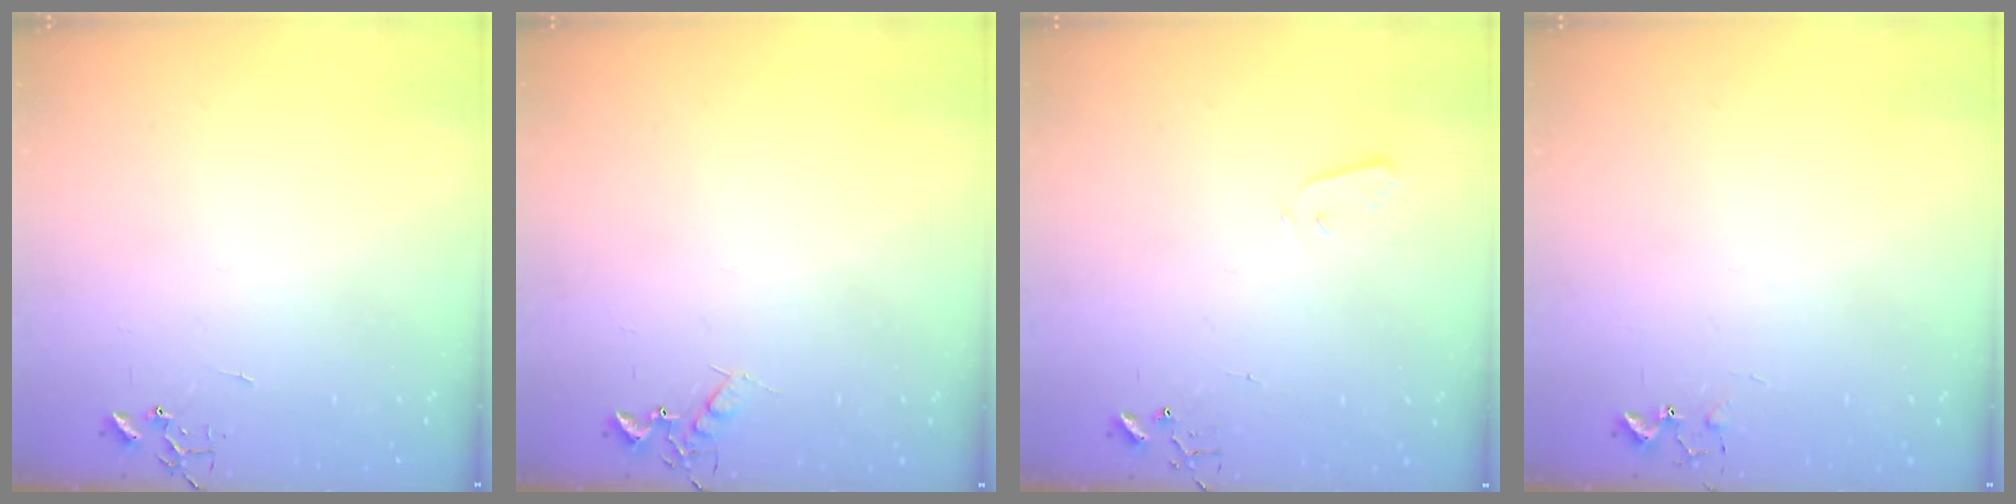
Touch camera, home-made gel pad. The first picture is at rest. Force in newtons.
{"total": 5.8, "press": 5.7, "slide": 0.6}
{"total": 1.9, "press": 1.9, "slide": 0.4}
{"total": 5.8, "press": 5.7, "slide": 0.7}